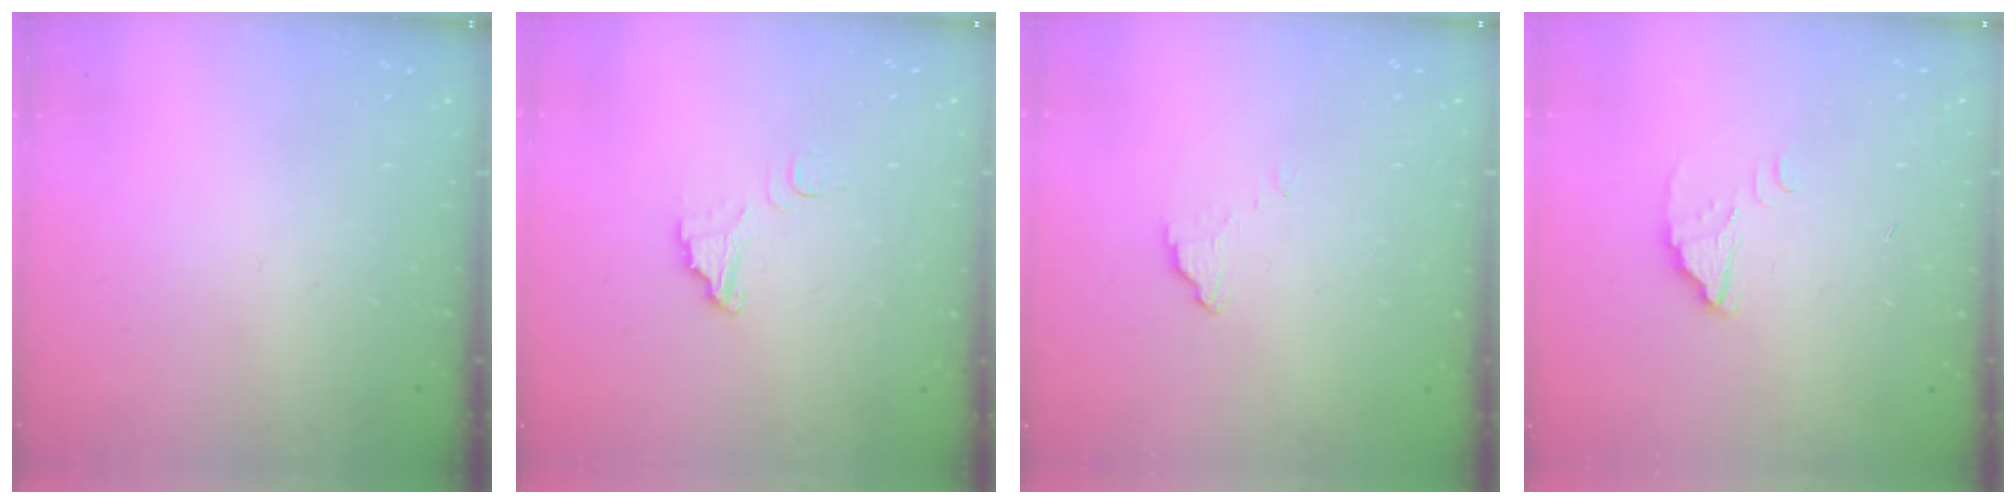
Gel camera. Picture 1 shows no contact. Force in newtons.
{"total": 4.1, "press": 4.1, "slide": 0.3}
{"total": 2.9, "press": 2.9, "slide": 0.4}
{"total": 2.7, "press": 2.7, "slide": 0.1}